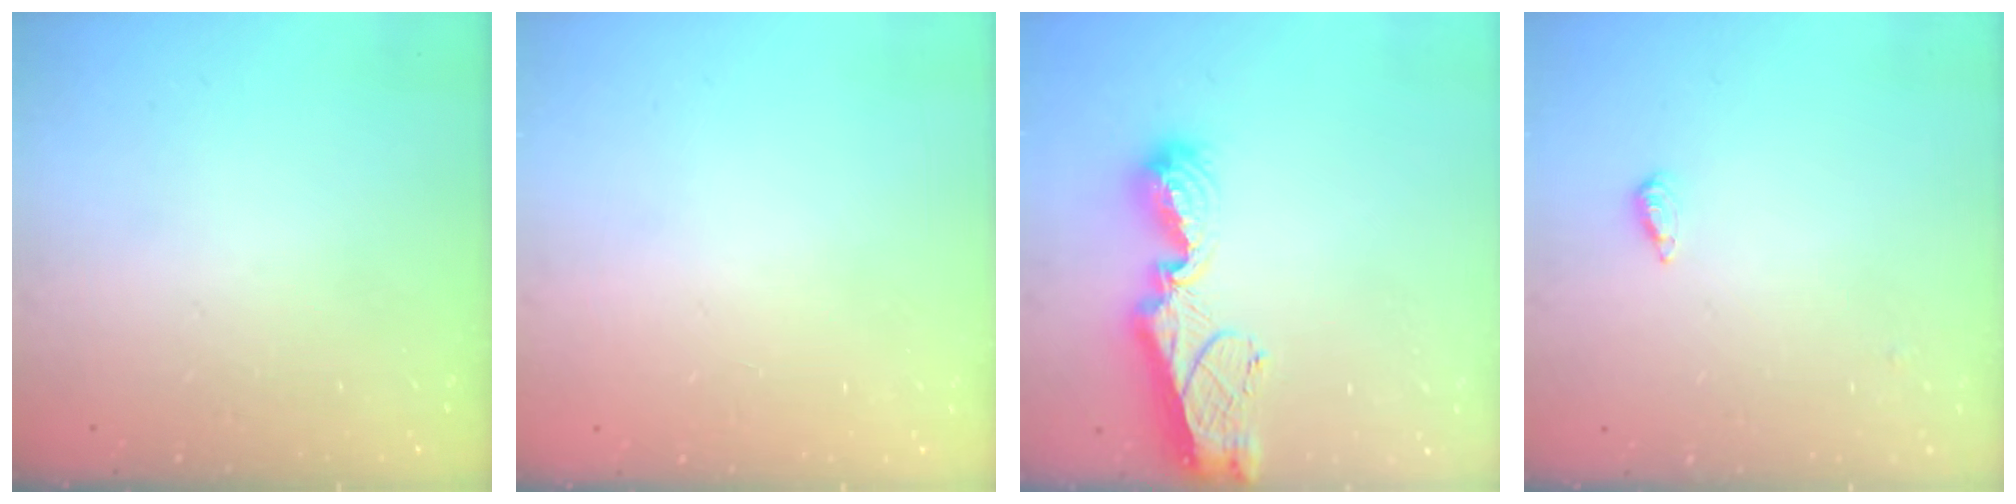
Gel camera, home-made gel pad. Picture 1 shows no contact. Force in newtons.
{"total": 0.9, "press": 0.9, "slide": 0.0}
{"total": 11.7, "press": 11.6, "slide": 1.1}
{"total": 2.2, "press": 2.2, "slide": 0.5}